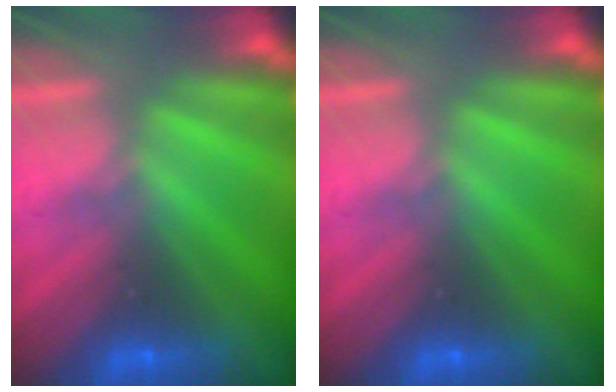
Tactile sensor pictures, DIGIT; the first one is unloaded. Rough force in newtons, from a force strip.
{"total": 0.0}